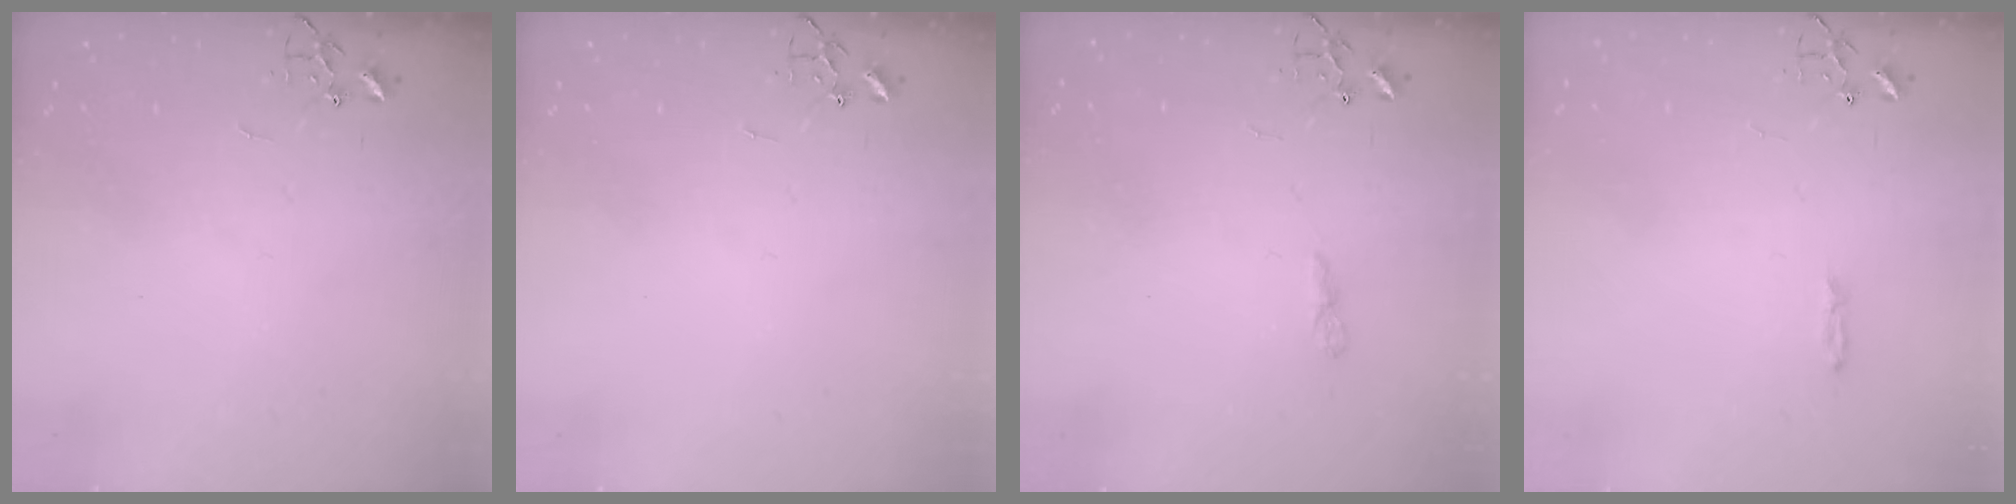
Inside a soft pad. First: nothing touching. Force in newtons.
{"total": 0.0}
{"total": 4.8, "press": 4.7, "slide": 0.6}
{"total": 3.7, "press": 3.6, "slide": 0.4}